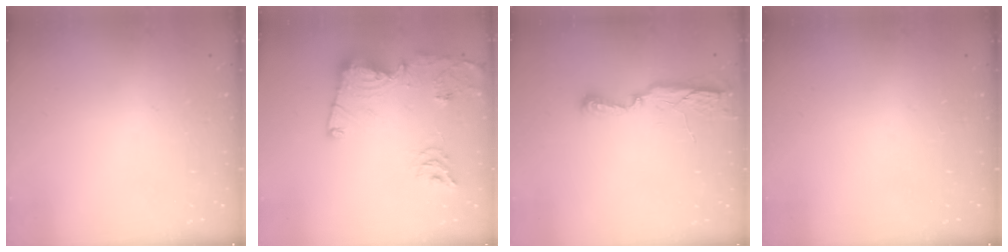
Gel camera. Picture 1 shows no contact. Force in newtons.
{"total": 16.5, "press": 16.5, "slide": 1.7}
{"total": 6.6, "press": 6.5, "slide": 1.1}
{"total": 0.0}